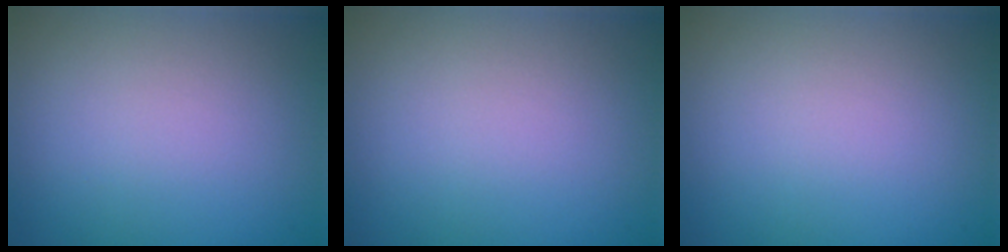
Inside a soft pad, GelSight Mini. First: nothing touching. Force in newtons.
{"total": 0.0}
{"total": 0.0}